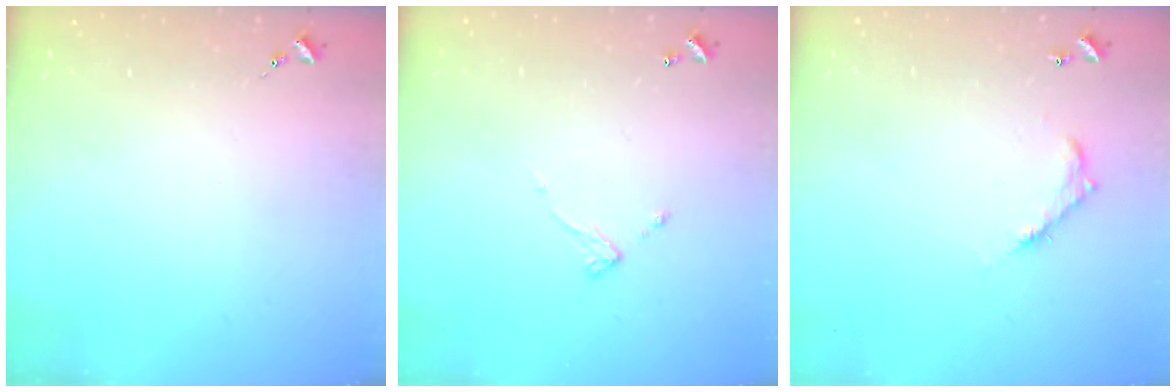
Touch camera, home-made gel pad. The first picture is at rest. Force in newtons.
{"total": 4.5, "press": 4.5, "slide": 0.5}
{"total": 7.1, "press": 7.1, "slide": 0.5}